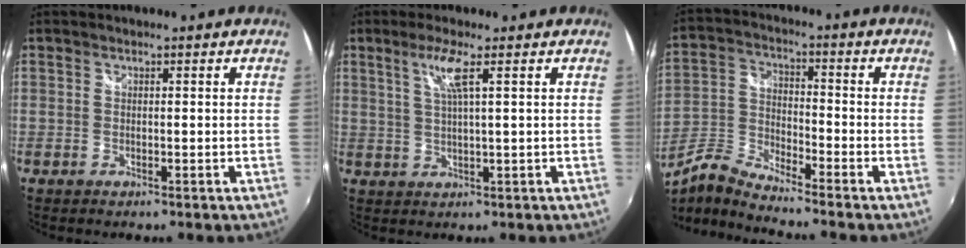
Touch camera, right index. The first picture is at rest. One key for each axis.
{"total": 4.4, "fx": 2.0, "fy": -0.5, "fz": 3.9, "tx": -0.076, "ty": -0.001, "tz": 0.041}
{"total": 8.5, "fx": -6.8, "fy": 1.4, "fz": 4.8, "tx": -0.102, "ty": -0.009, "tz": -0.144}